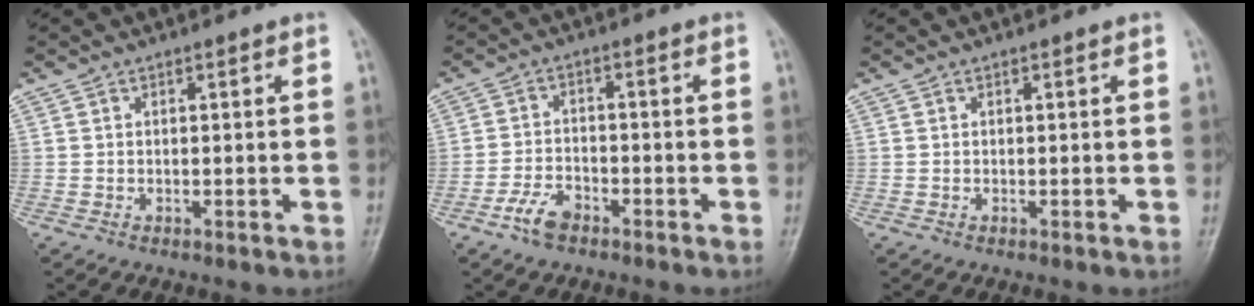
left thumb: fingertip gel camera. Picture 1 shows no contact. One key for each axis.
{"total": 4.7, "fx": -3.1, "fy": 2.4, "fz": 2.6, "tx": -0.048, "ty": 0.016, "tz": -0.061}
{"total": 0.0}